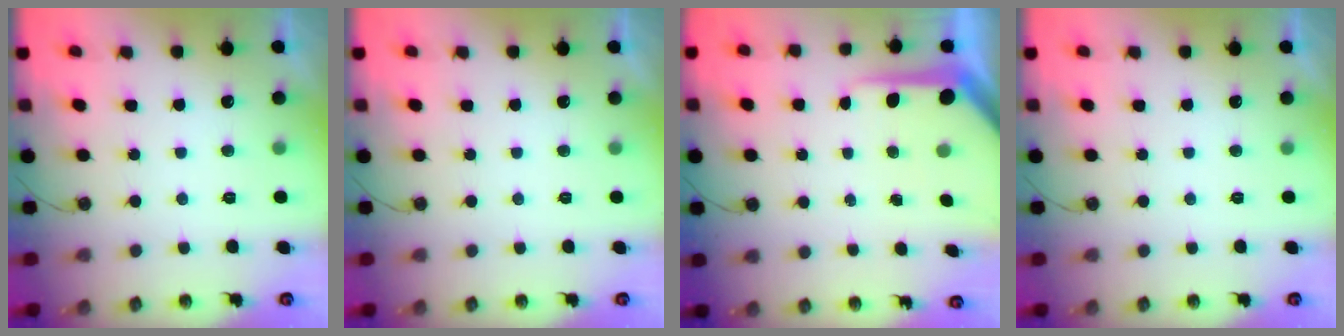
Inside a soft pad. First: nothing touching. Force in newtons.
{"total": 0.0}
{"total": 7.1, "press": 7.0, "slide": 0.8}
{"total": 0.0}